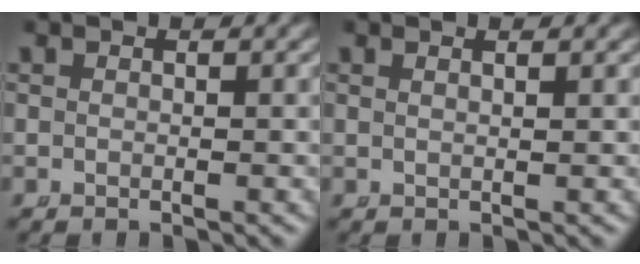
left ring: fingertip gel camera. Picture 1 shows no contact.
{"total": 0.8, "force": [0.5, -0.5, 0.5], "torque": [-0.010, -0.004, 0.013]}